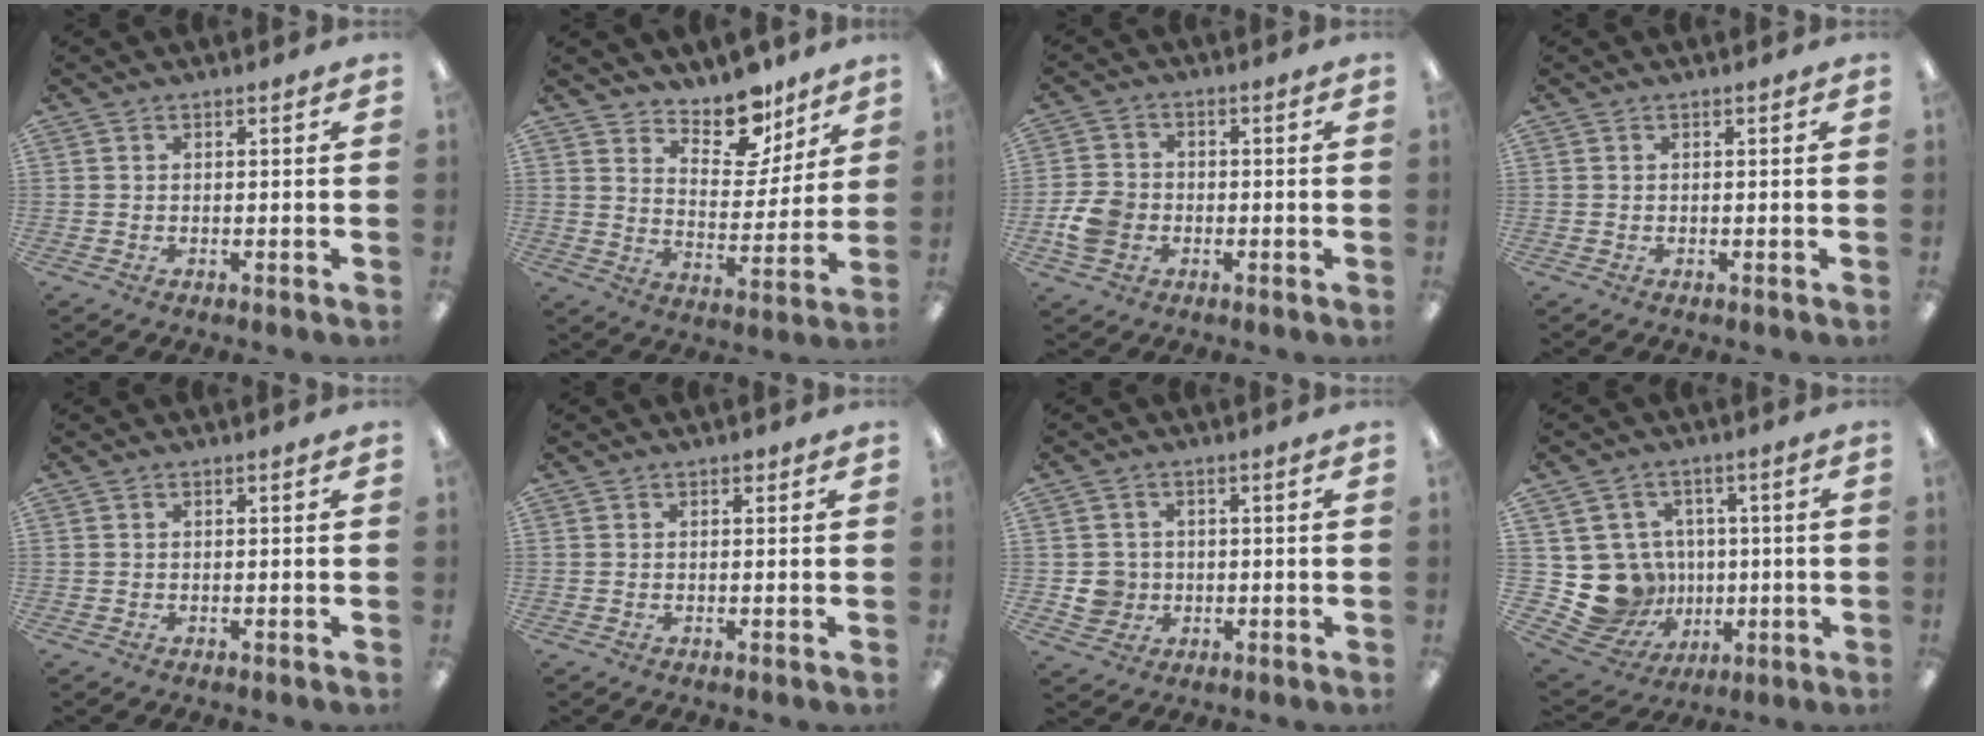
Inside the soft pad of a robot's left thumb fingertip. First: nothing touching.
{"total": 12.6, "force": [10.1, 5.8, 4.7], "torque": [-0.057, -0.074, 0.181]}
{"total": 6.9, "force": [-1.9, 5.5, 3.7], "torque": [-0.072, 0.010, -0.035]}
{"total": 0.0}
{"total": 0.0}
{"total": 0.7, "force": [0.4, 0.4, 0.3], "torque": [-0.005, 0.003, 0.007]}
{"total": 4.9, "force": [-0.4, 4.8, 1.1], "torque": [-0.010, 0.007, -0.005]}
{"total": 13.3, "force": [-0.8, 12.7, 3.9], "torque": [-0.116, -0.003, 0.007]}